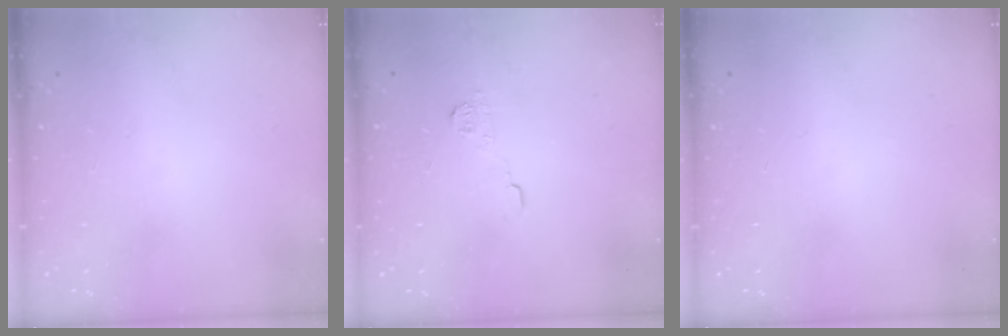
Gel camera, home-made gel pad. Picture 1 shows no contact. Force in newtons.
{"total": 5.9, "press": 5.8, "slide": 0.4}
{"total": 0.0}